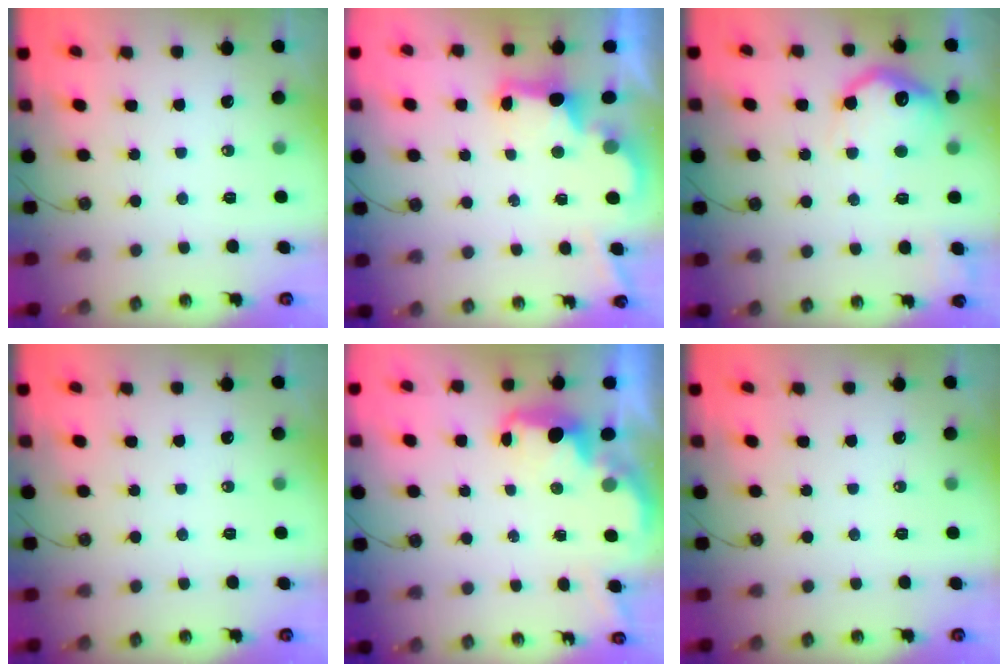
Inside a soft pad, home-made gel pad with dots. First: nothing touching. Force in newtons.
{"total": 2.9, "press": 2.8, "slide": 0.9}
{"total": 14.5, "press": 14.5, "slide": 0.8}
{"total": 0.0}
{"total": 2.6, "press": 2.6, "slide": 0.4}
{"total": 0.0}